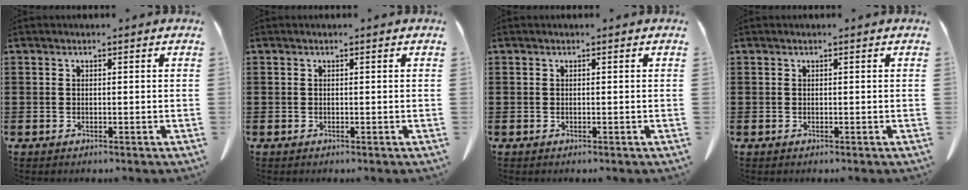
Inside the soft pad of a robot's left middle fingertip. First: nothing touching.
{"total": 0.0}
{"total": 0.0}
{"total": 0.0}